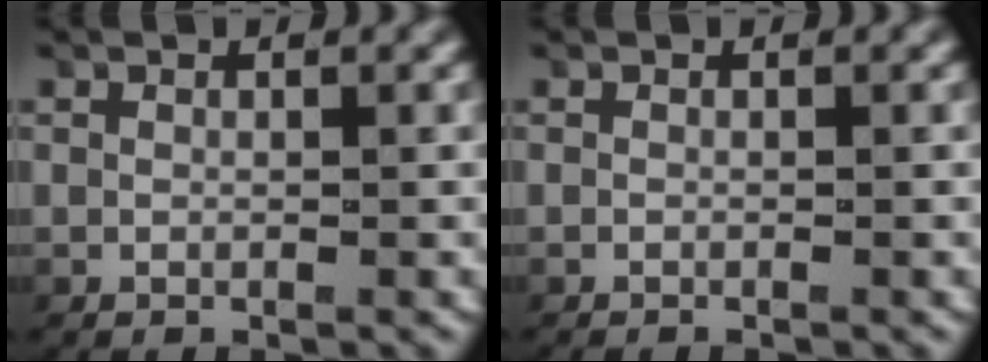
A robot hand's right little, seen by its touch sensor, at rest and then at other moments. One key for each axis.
{"total": 0.7, "fx": -0.7, "fy": 0.1, "fz": 0.0, "tx": -0.005, "ty": -0.004, "tz": -0.009}